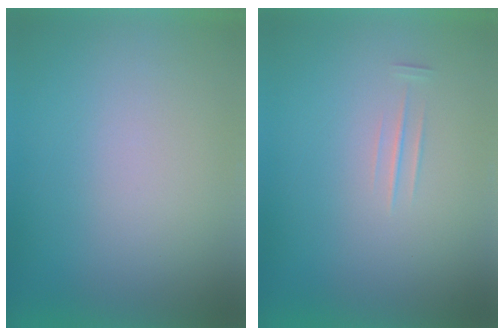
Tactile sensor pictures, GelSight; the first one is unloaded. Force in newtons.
{"total": 1.6}